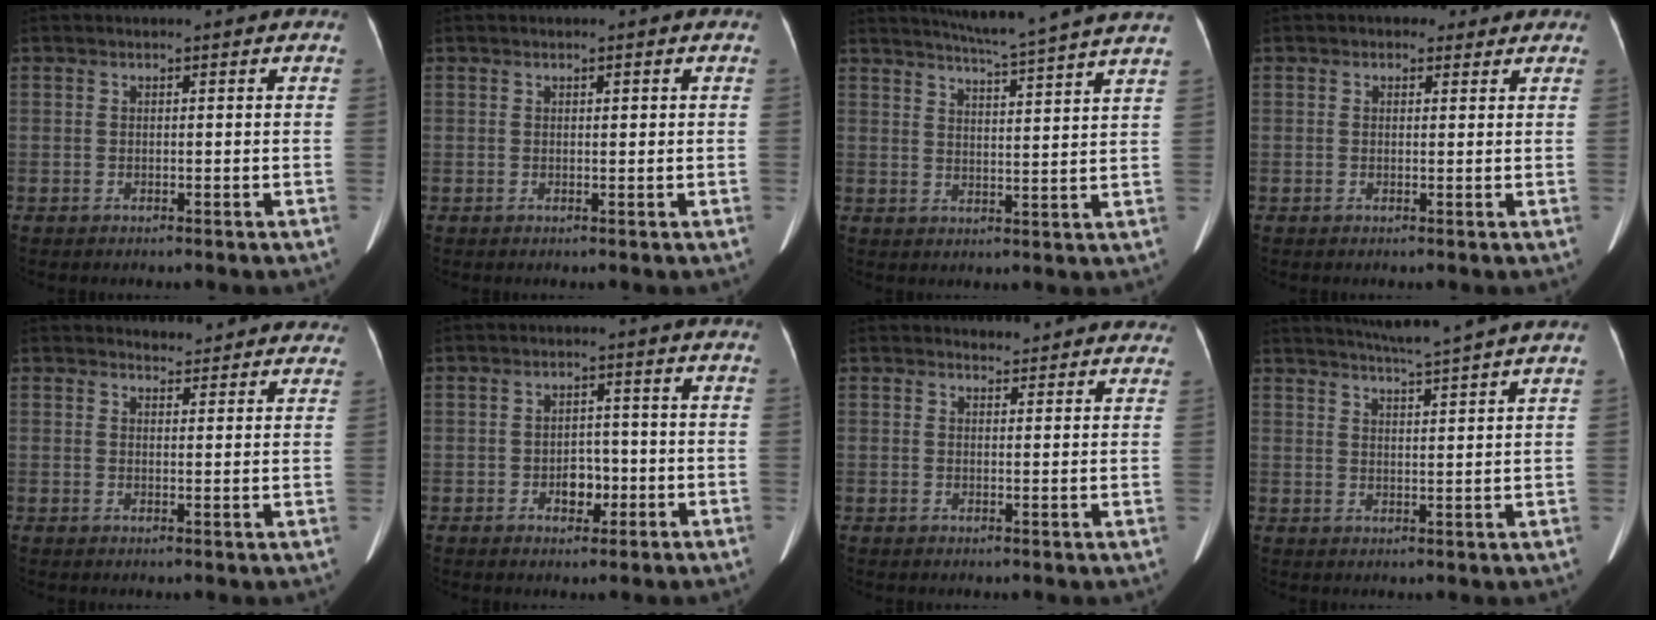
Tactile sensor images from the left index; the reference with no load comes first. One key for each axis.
{"total": 0.7, "fx": 0.3, "fy": 0.2, "fz": 0.6, "tx": -0.008, "ty": 0.000, "tz": 0.005}
{"total": 14.6, "fx": 13.0, "fy": -1.8, "fz": 6.4, "tx": -0.108, "ty": -0.022, "tz": 0.164}
{"total": 2.6, "fx": 1.7, "fy": 1.9, "fz": 0.8, "tx": -0.007, "ty": 0.013, "tz": 0.020}
{"total": 7.9, "fx": 7.6, "fy": 2.1, "fz": 0.7, "tx": 0.020, "ty": 0.002, "tz": 0.067}
{"total": 3.7, "fx": -1.3, "fy": 2.5, "fz": 2.5, "tx": -0.033, "ty": 0.009, "tz": -0.017}
{"total": 7.4, "fx": 7.1, "fy": 2.0, "fz": 0.8, "tx": 0.018, "ty": 0.003, "tz": 0.059}
{"total": 9.6, "fx": 8.5, "fy": -1.7, "fz": 4.0, "tx": -0.068, "ty": 0.004, "tz": 0.115}